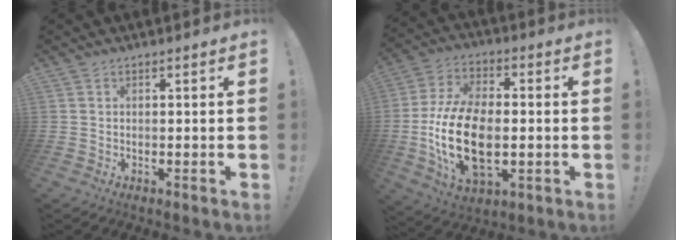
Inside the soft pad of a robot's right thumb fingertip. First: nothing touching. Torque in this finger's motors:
{"motor_torque": [0.38, 1.09, 0.28, 0.06, 0.16]}